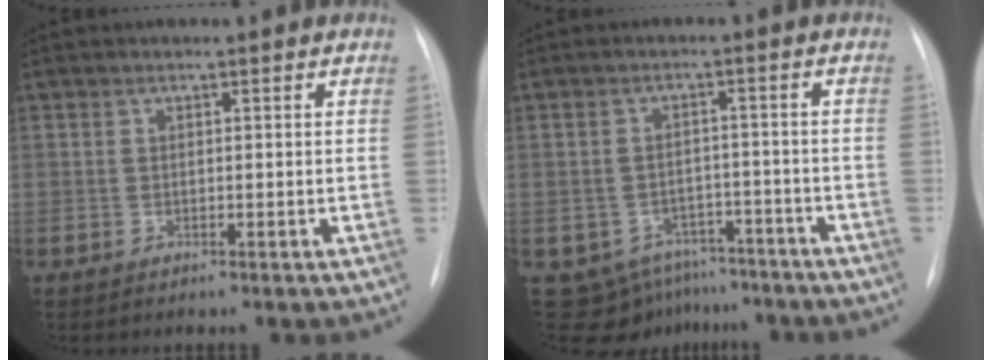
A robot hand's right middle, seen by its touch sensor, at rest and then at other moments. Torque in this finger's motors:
{"motor_torque": [-0.49, -0.13, -0.16, -0.03]}